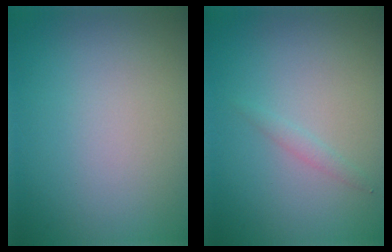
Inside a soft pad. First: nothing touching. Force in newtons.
{"total": 0.8, "press": 0.8, "slide": 0.0}